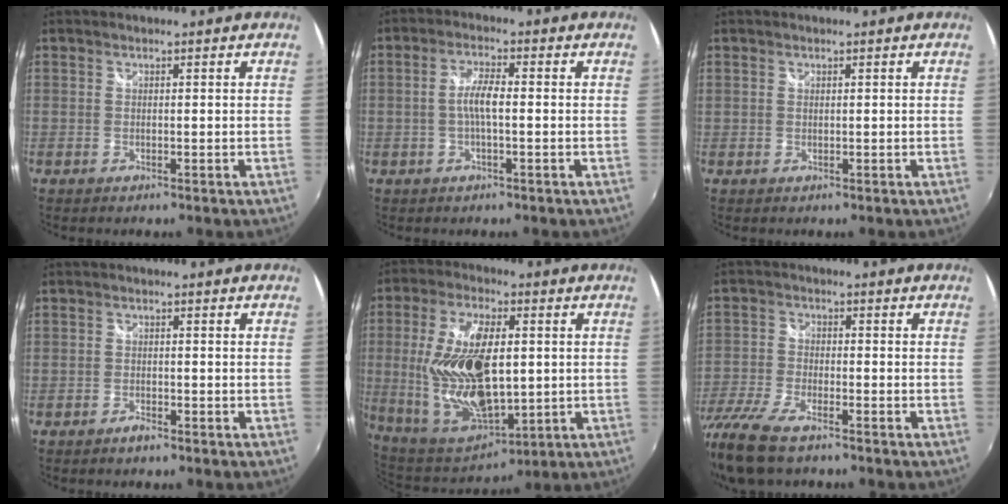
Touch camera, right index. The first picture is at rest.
{"total": 3.9, "force": [-0.5, 0.6, 3.8], "torque": [-0.076, 0.005, -0.008]}
{"total": 0.0}
{"total": 1.7, "force": [-1.4, 0.6, 0.7], "torque": [-0.015, 0.001, -0.027]}
{"total": 21.0, "force": [0.5, 10.2, 18.3], "torque": [-0.370, -0.011, 0.028]}
{"total": 13.4, "force": [-10.2, 4.2, 7.6], "torque": [-0.184, -0.040, -0.200]}